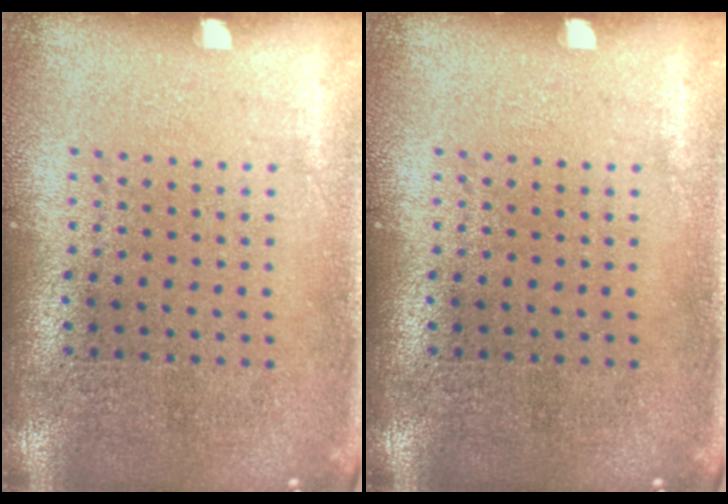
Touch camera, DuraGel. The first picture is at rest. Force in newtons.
{"total": 0.0}